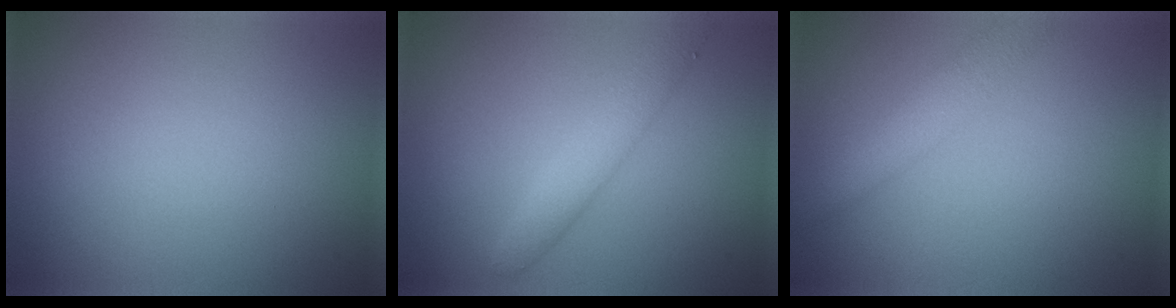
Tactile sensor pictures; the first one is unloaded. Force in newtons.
{"total": 3.0, "press": 3.0, "slide": 0.3}
{"total": 2.9, "press": 2.9, "slide": 0.1}